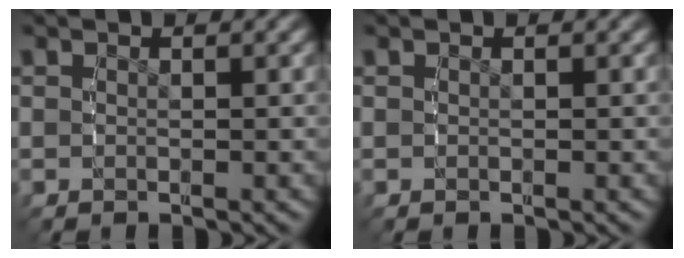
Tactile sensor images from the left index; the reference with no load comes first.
{"total": 0.0}